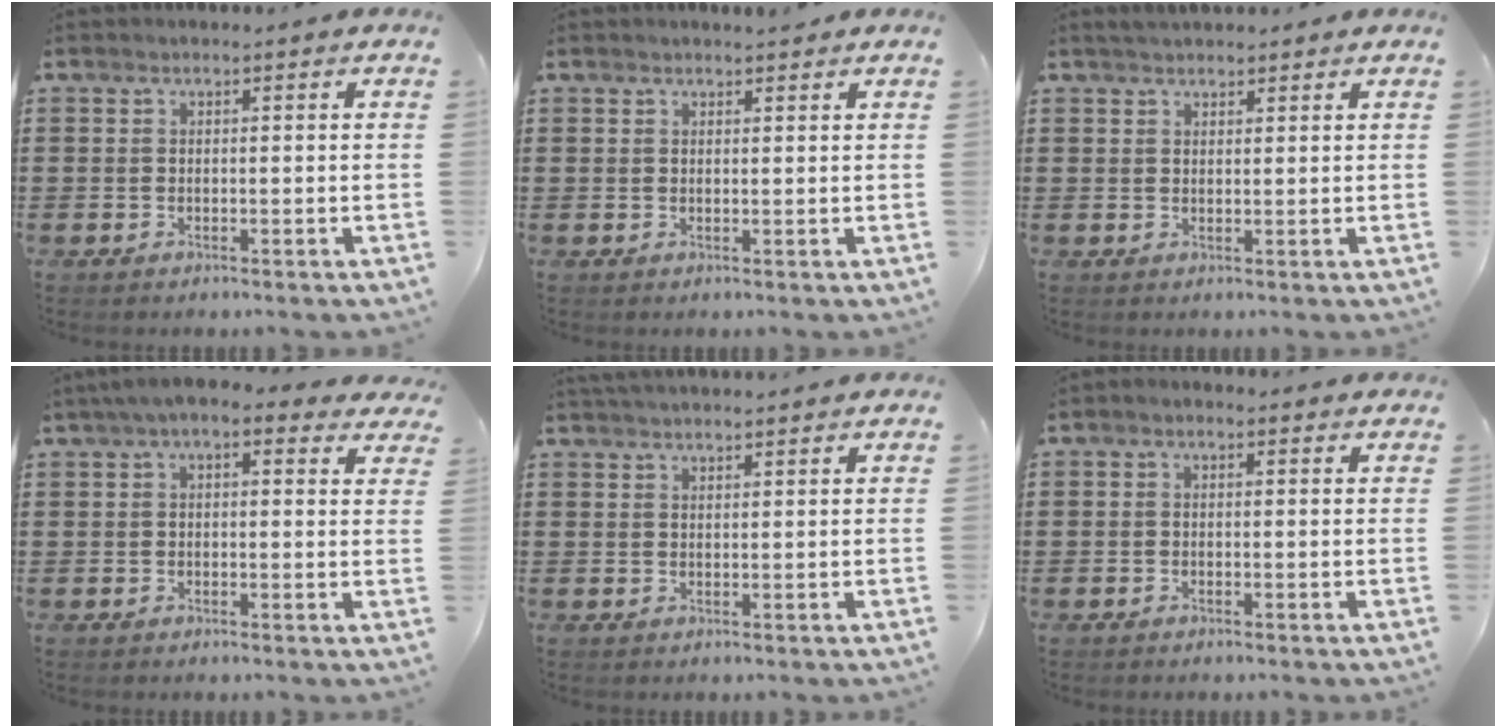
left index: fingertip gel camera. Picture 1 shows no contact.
{"total": 1.3, "force": [1.3, 0.4, 0.2], "torque": [-0.006, 0.002, 0.025]}
{"total": 2.2, "force": [2.0, 0.7, 0.5], "torque": [-0.012, 0.003, 0.040]}
{"total": 4.3, "force": [2.7, 1.4, 3.0], "torque": [-0.066, 0.002, 0.046]}
{"total": 2.1, "force": [2.0, 0.1, 0.6], "torque": [-0.016, 0.002, 0.038]}
{"total": 0.8, "force": [-0.2, 0.4, 0.6], "torque": [-0.012, 0.001, -0.005]}